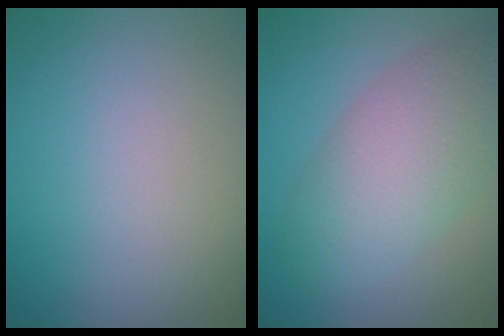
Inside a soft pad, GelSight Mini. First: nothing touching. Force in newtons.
{"total": 6.3, "press": 6.3, "slide": 0.4}